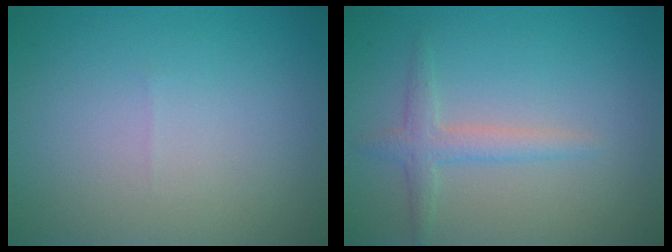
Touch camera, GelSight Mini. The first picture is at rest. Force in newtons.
{"total": 1.9, "press": 1.9, "slide": 0.0}